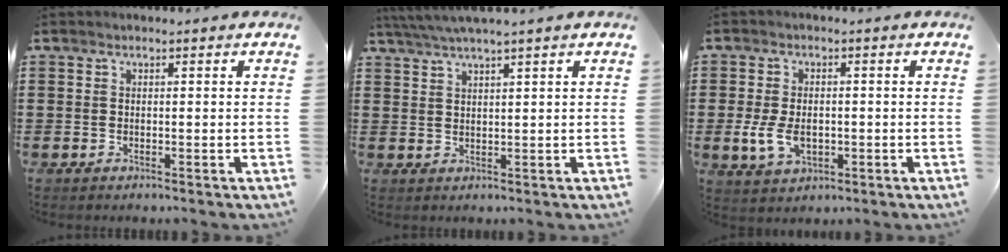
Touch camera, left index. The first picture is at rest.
{"total": 2.9, "force": [2.4, -0.5, 1.5], "torque": [-0.034, -0.002, 0.044]}
{"total": 5.5, "force": [-1.0, 3.5, 4.1], "torque": [-0.095, 0.001, -0.022]}